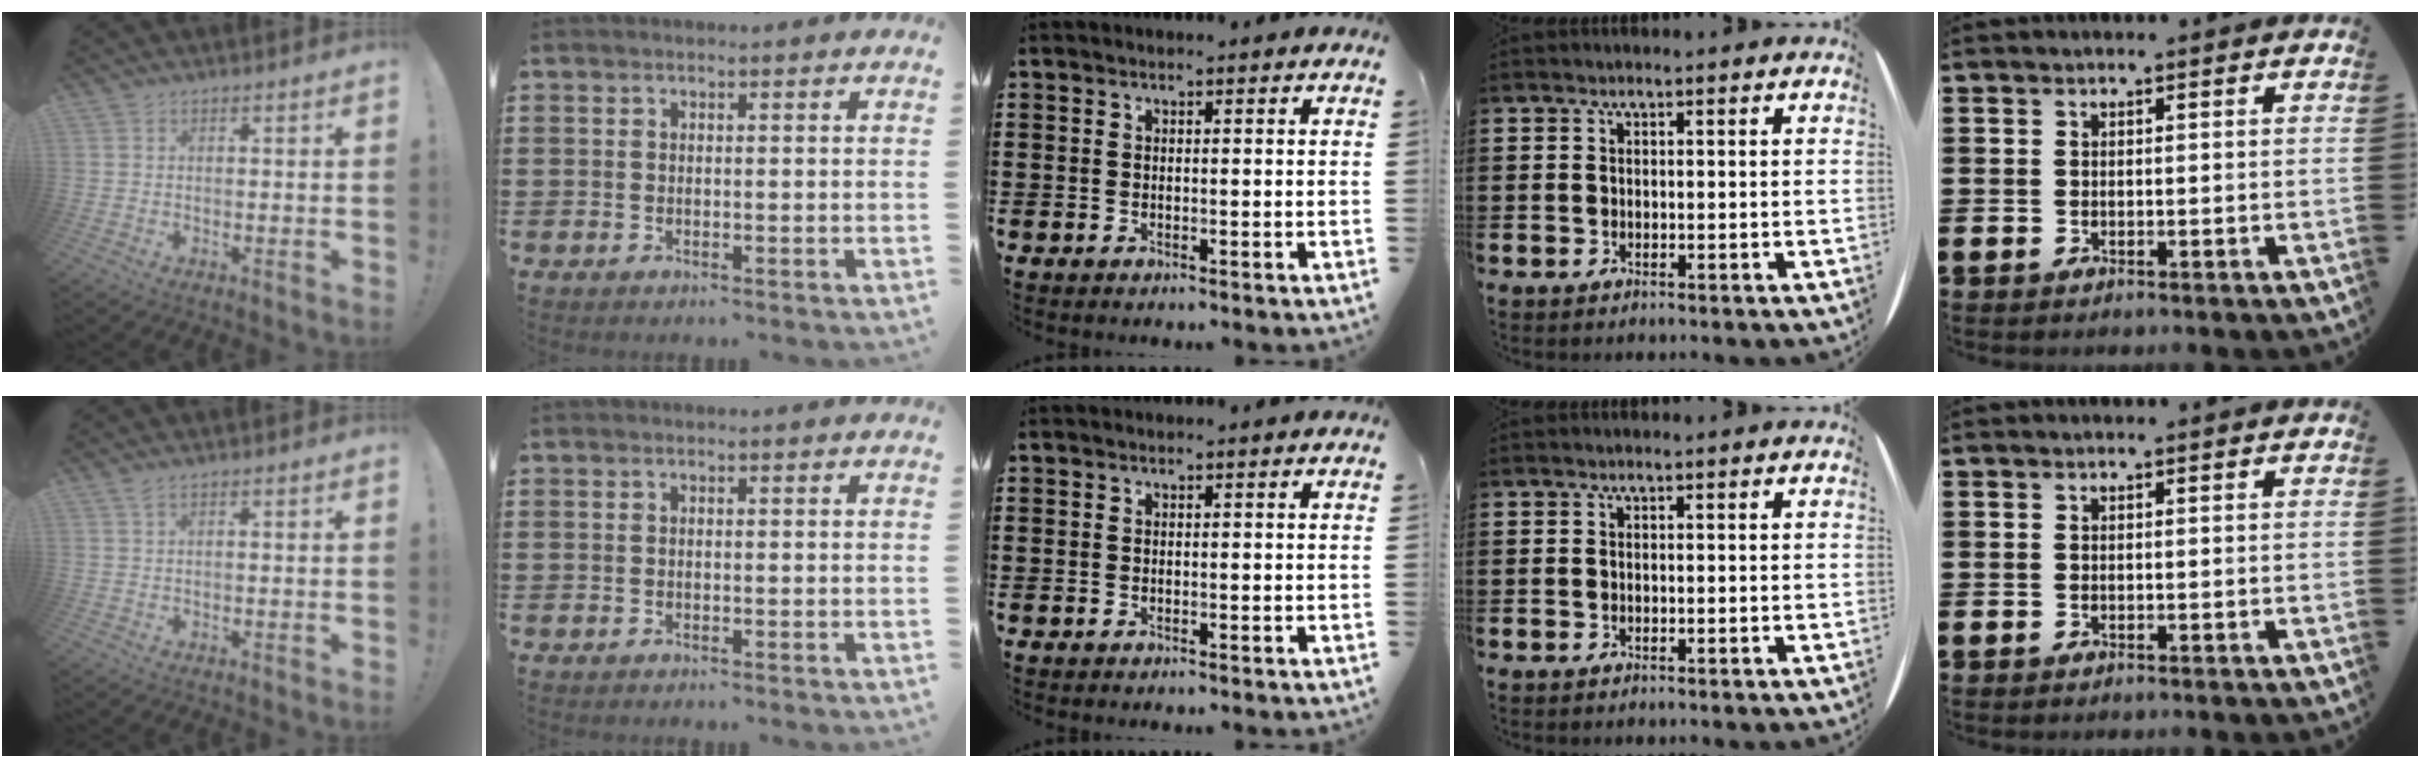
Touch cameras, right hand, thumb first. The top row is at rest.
{"thumb": {"total": 1.2, "force": [0.6, -0.1, 1.0], "torque": [-0.026, 0.001, 0.011]}}